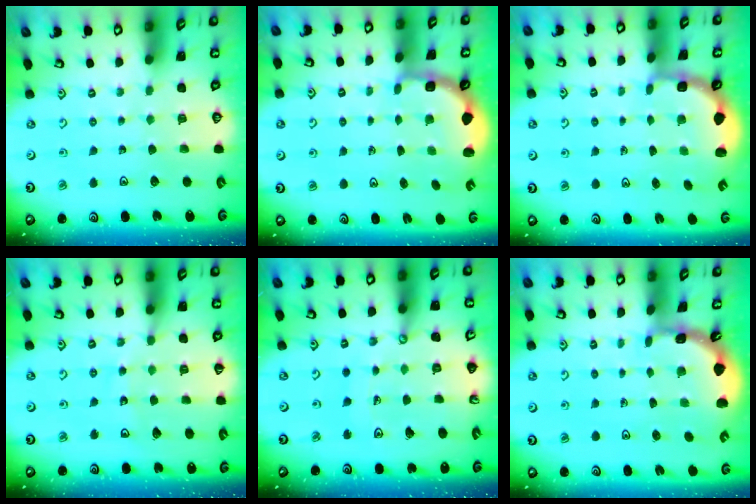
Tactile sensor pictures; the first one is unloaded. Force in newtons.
{"total": 2.7, "press": 2.1, "slide": 1.7}
{"total": 2.5, "press": 1.9, "slide": 1.6}
{"total": 9.6, "press": 9.6, "slide": 1.2}
{"total": 11.1, "press": 11.0, "slide": 1.3}
{"total": 1.8, "press": 1.8, "slide": 0.1}